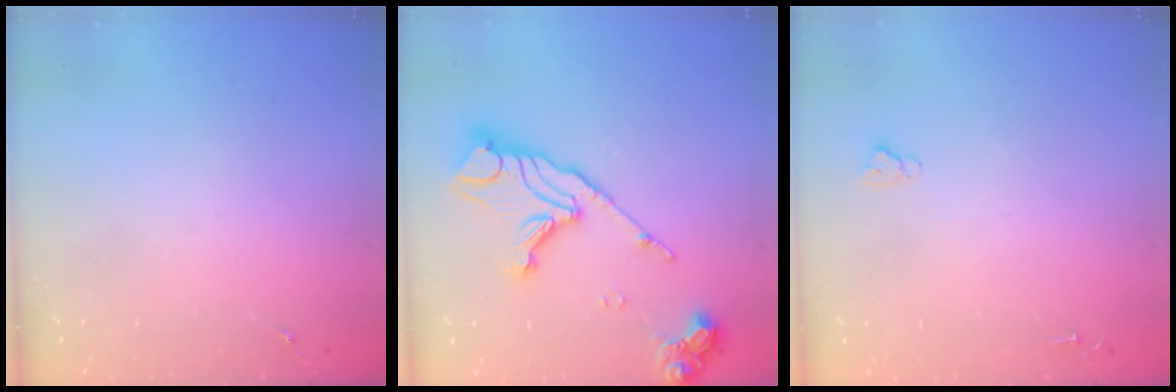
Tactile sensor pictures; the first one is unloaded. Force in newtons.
{"total": 19.5, "press": 19.4, "slide": 2.1}
{"total": 2.6, "press": 2.5, "slide": 0.3}